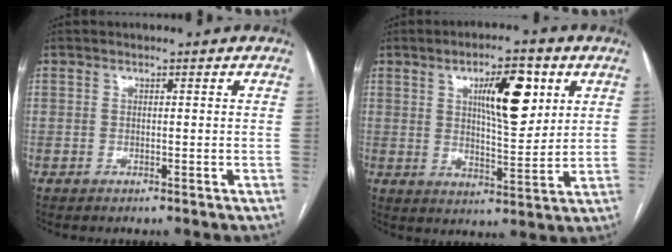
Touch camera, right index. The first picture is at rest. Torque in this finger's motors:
{"motor_torque": [0.50, 0.32, 0.28, 0.11]}